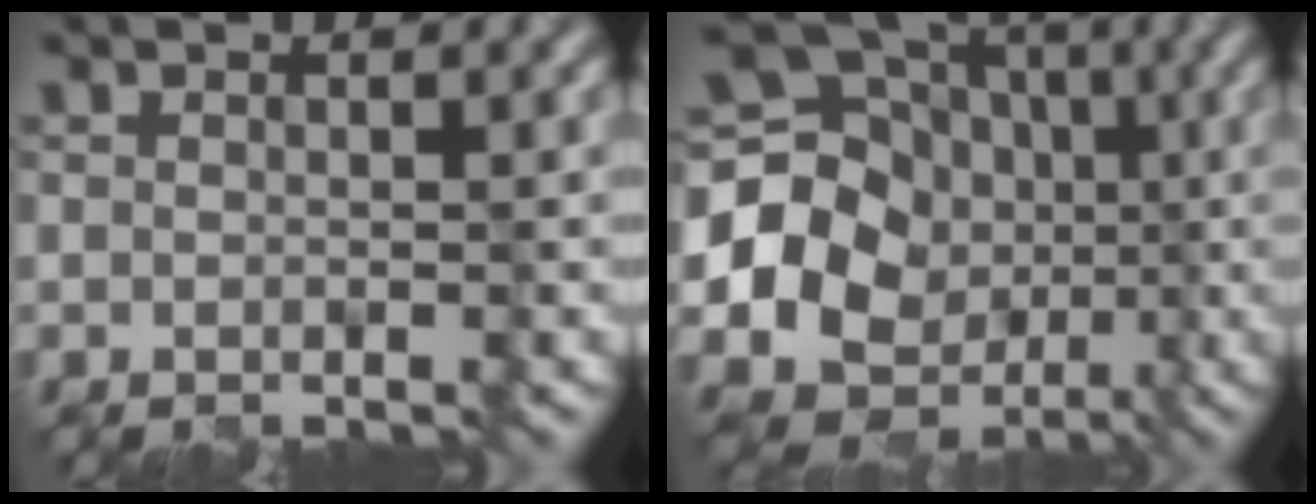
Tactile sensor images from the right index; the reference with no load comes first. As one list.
[{"total": 20.2, "force": [-1.2, 18.8, 7.3], "torque": [-0.165, 0.008, -0.048]}]